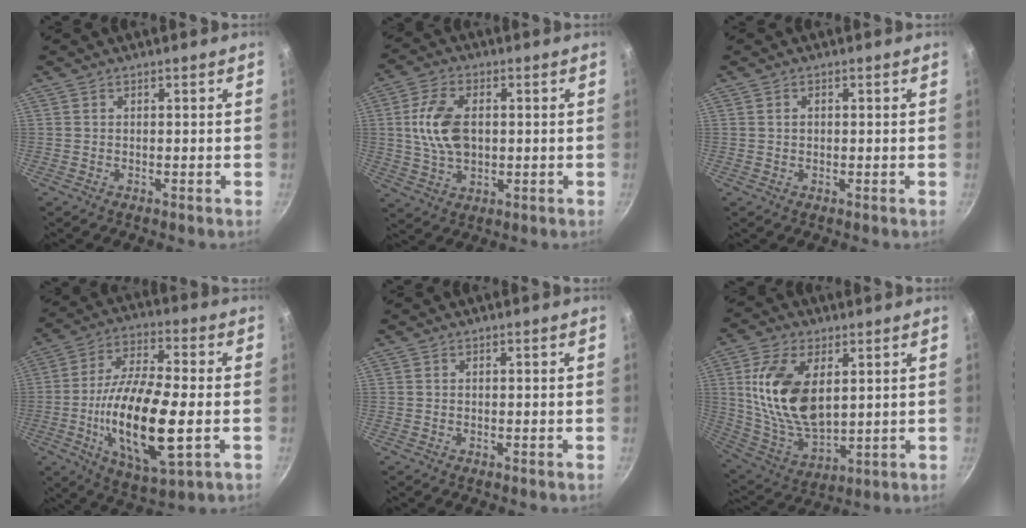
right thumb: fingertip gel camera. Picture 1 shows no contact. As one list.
[{"total": 10.7, "force": [1.1, 6.7, 8.3], "torque": [-0.148, 0.005, 0.020]}, {"total": 1.3, "force": [0.2, 1.0, 0.7], "torque": [-0.010, 0.006, 0.004]}, {"total": 20.0, "force": [-3.6, 7.2, 18.3], "torque": [-0.346, 0.009, -0.069]}, {"total": 0.0}, {"total": 17.3, "force": [4.1, 9.7, 13.7], "torque": [-0.250, -0.023, 0.092]}]